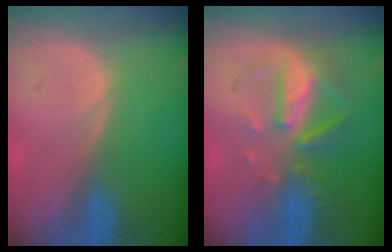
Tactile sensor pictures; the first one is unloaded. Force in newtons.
{"total": 8.1, "press": 7.5, "slide": 3.3}